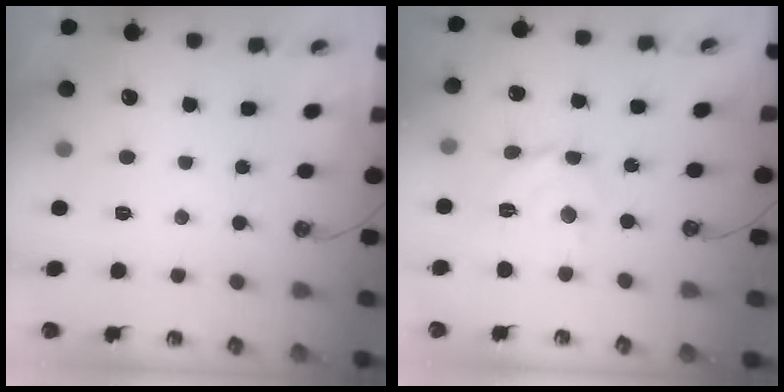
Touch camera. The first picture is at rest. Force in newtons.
{"total": 12.1, "press": 12.0, "slide": 1.8}